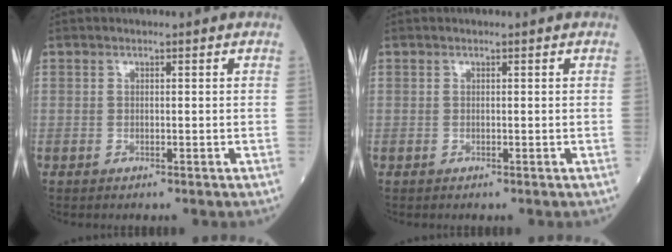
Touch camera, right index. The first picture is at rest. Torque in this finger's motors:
{"motor_torque": [0.05, 0.01, 0.02, 0.01]}